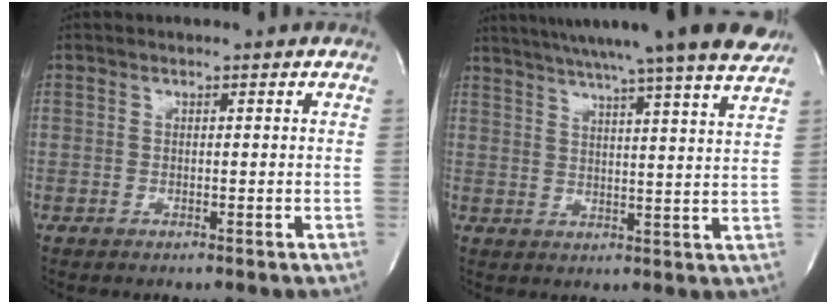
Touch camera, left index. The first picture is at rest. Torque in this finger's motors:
{"motor_torque": [0.20, -0.31, 0.87, 0.20]}